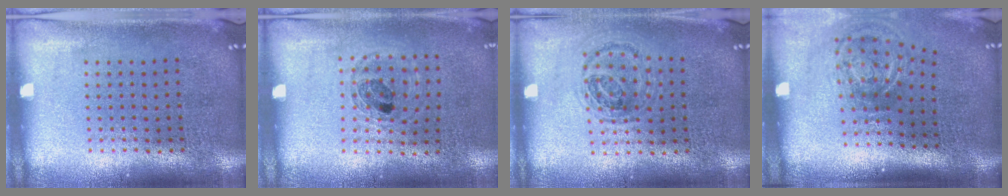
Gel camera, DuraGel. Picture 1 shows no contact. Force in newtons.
{"total": 0.9, "press": 0.9, "slide": 0.1}
{"total": 1.1, "press": 1.0, "slide": 0.5}
{"total": 2.1, "press": 1.2, "slide": 1.7}